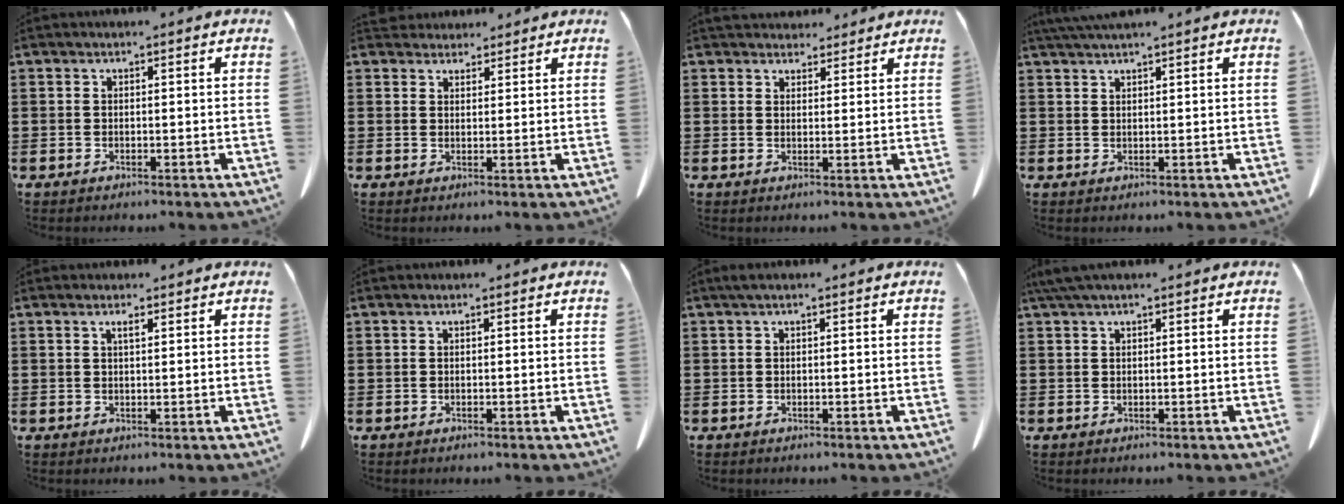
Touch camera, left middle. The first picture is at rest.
{"total": 2.6, "force": [2.4, 0.8, 0.1], "torque": [-0.001, -0.005, 0.046]}
{"total": 3.3, "force": [3.1, 1.1, 0.2], "torque": [-0.002, -0.008, 0.059]}
{"total": 2.0, "force": [1.8, -0.1, 0.9], "torque": [-0.020, -0.003, 0.035]}
{"total": 1.2, "force": [0.8, 0.2, 0.9], "torque": [-0.019, 0.000, 0.015]}
{"total": 0.0}
{"total": 0.8, "force": [0.3, 0.1, 0.7], "torque": [-0.014, 0.001, 0.006]}
{"total": 2.0, "force": [1.4, 0.2, 1.5], "torque": [-0.033, 0.001, 0.025]}